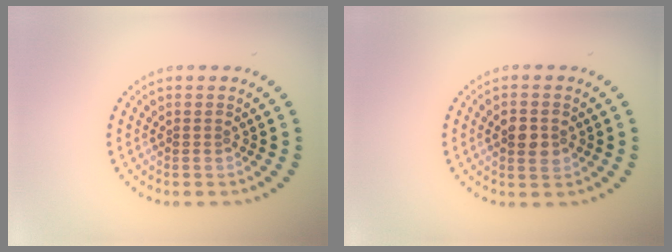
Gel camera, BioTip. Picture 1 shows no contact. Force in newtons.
{"total": 2.6, "press": 2.6, "slide": 0.1}